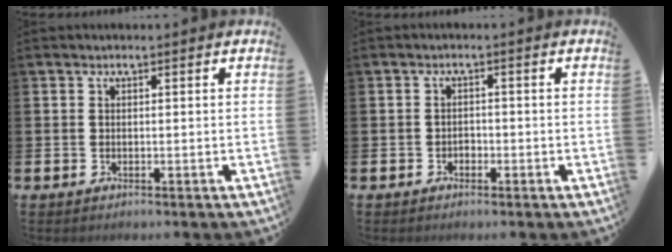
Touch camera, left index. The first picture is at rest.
{"total": 1.3, "force": [-0.8, 1.1, 0.2], "torque": [-0.006, 0.002, -0.018]}